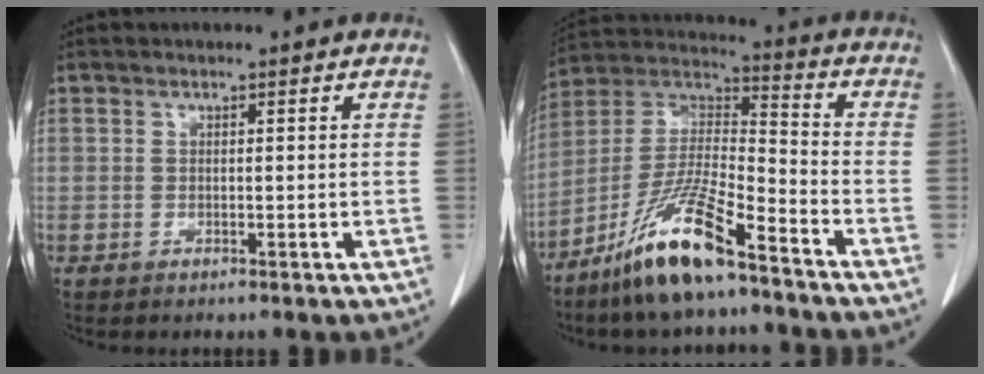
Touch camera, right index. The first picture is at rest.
{"total": 14.6, "force": [-10.0, 1.8, 10.5], "torque": [-0.213, -0.010, -0.189]}